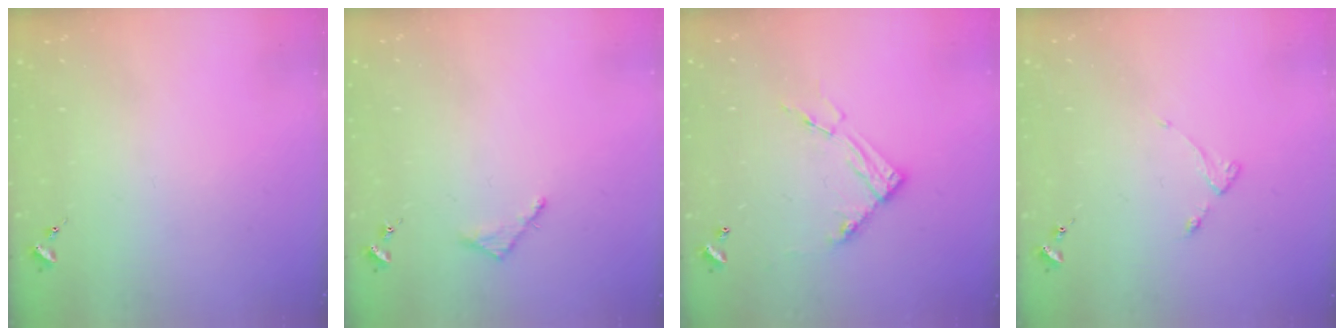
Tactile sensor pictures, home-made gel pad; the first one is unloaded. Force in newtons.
{"total": 2.7, "press": 2.7, "slide": 0.3}
{"total": 10.7, "press": 10.7, "slide": 0.8}
{"total": 3.4, "press": 3.3, "slide": 0.5}